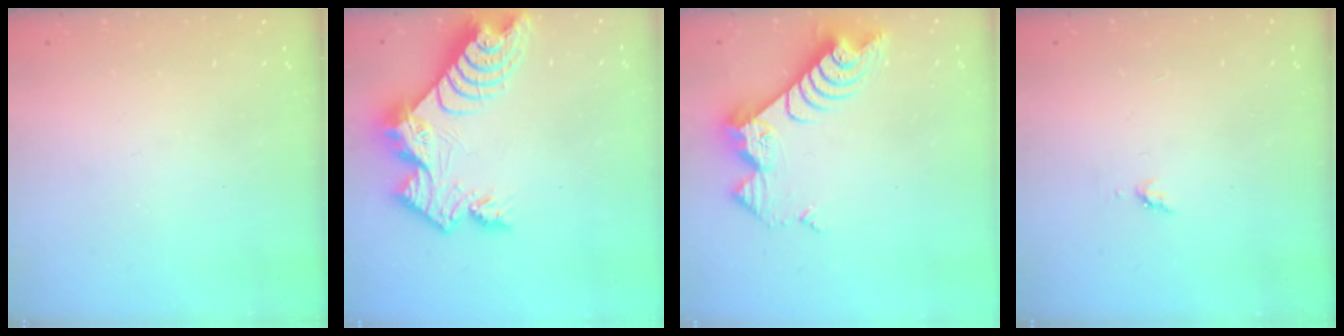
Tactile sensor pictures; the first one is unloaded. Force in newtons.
{"total": 13.2, "press": 13.2, "slide": 1.0}
{"total": 10.4, "press": 10.4, "slide": 1.1}
{"total": 3.5, "press": 3.4, "slide": 0.5}